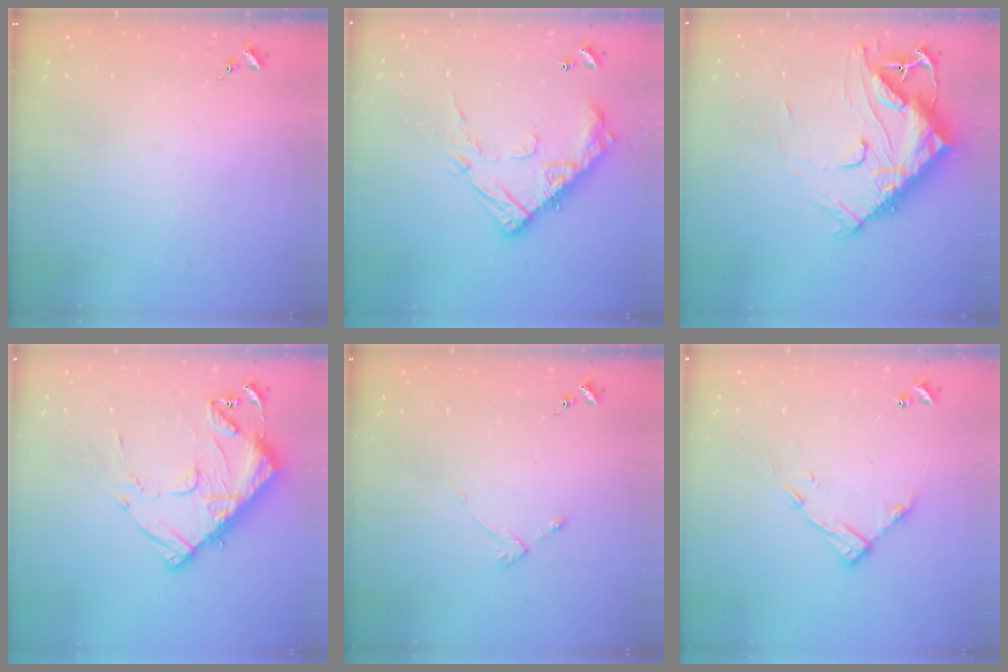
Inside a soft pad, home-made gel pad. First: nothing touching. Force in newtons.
{"total": 17.5, "press": 17.4, "slide": 1.3}
{"total": 18.8, "press": 18.7, "slide": 1.7}
{"total": 14.8, "press": 14.7, "slide": 1.5}
{"total": 2.6, "press": 2.6, "slide": 0.5}
{"total": 12.2, "press": 12.1, "slide": 0.9}